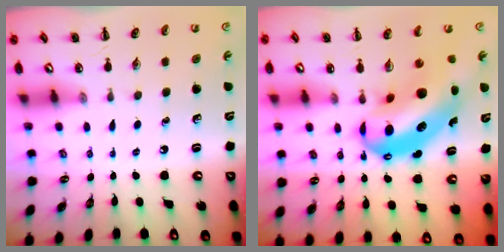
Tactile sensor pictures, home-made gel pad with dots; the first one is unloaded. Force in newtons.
{"total": 12.0, "press": 11.6, "slide": 3.1}